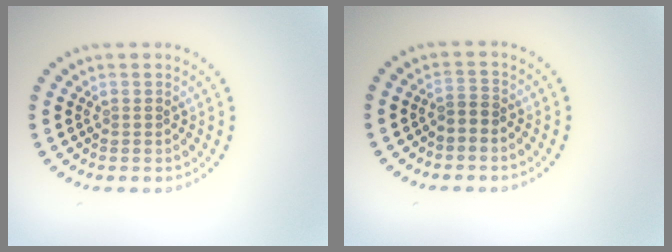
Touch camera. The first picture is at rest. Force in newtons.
{"total": 1.2, "press": 0.9, "slide": 0.8}